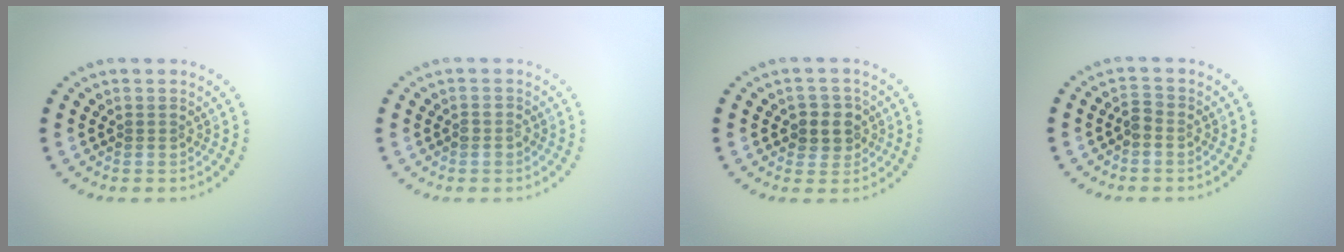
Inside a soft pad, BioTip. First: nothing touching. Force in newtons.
{"total": 0.9, "press": 0.8, "slide": 0.5}
{"total": 2.8, "press": 2.6, "slide": 1.1}
{"total": 1.0, "press": 1.0, "slide": 0.3}